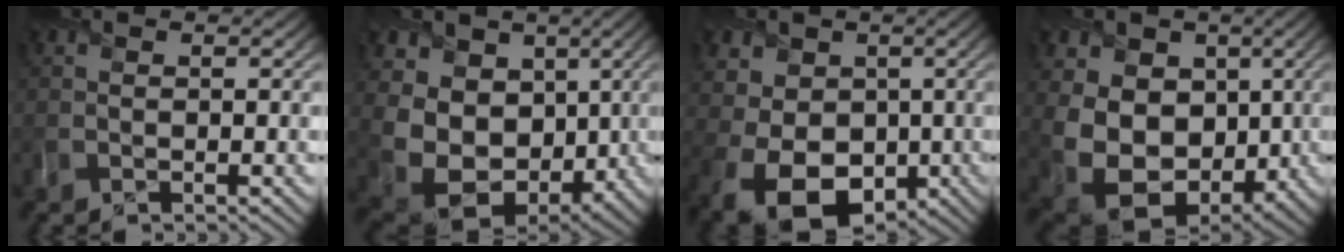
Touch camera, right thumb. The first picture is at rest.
{"total": 14.1, "force": [2.0, 11.4, 8.1], "torque": [-0.185, -0.013, 0.042]}
{"total": 13.3, "force": [-2.5, 10.8, 7.3], "torque": [-0.163, -0.012, -0.068]}
{"total": 16.0, "force": [1.1, 13.0, 9.3], "torque": [-0.201, -0.007, 0.015]}